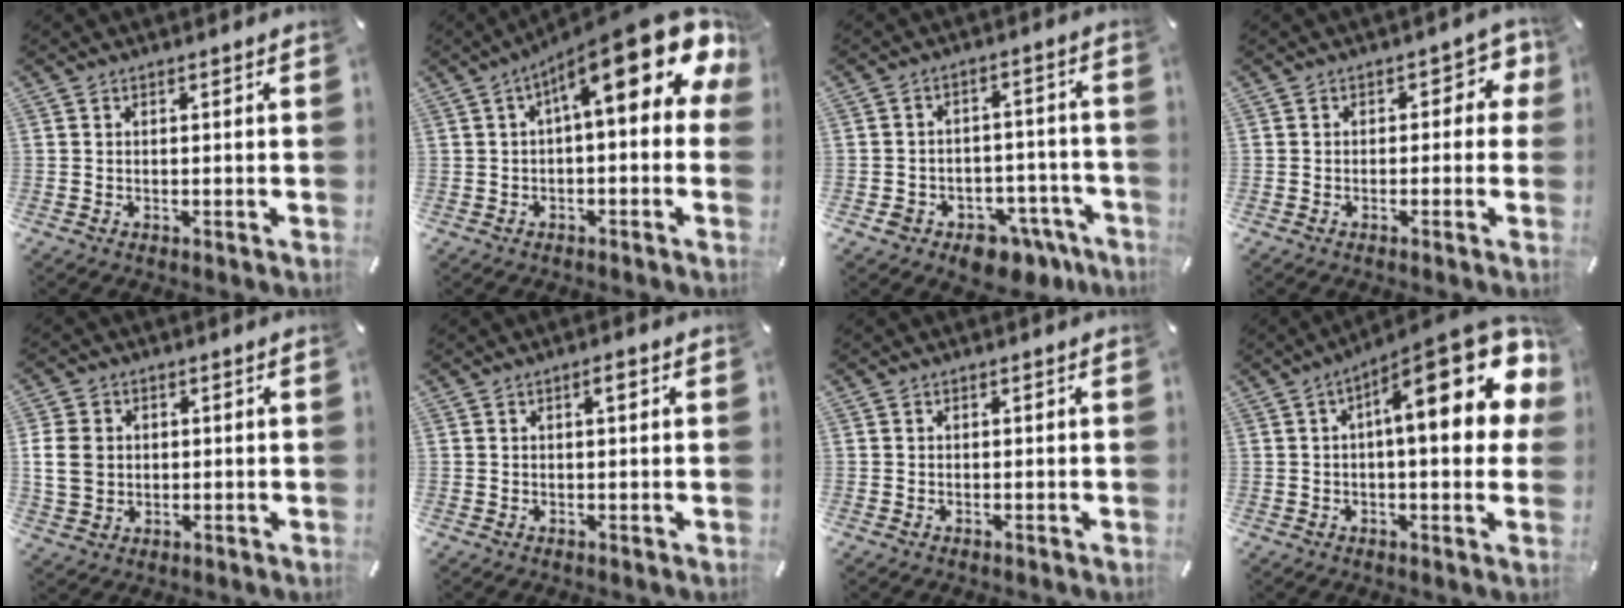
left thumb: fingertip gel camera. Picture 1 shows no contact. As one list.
[{"total": 19.1, "force": [8.0, 5.7, 16.4], "torque": [-0.230, -0.070, 0.128]}, {"total": 6.5, "force": [-3.6, 5.1, 1.9], "torque": [-0.015, 0.015, -0.059]}, {"total": 4.7, "force": [0.2, 3.1, 3.6], "torque": [-0.038, 0.005, -0.005]}, {"total": 6.8, "force": [0.5, 5.9, 3.4], "torque": [-0.089, 0.002, 0.006]}, {"total": 2.1, "force": [0.9, 0.5, 1.8], "torque": [-0.020, -0.001, 0.009]}, {"total": 0.0}, {"total": 22.3, "force": [7.3, 7.7, 19.7], "torque": [-0.269, -0.047, 0.114]}]